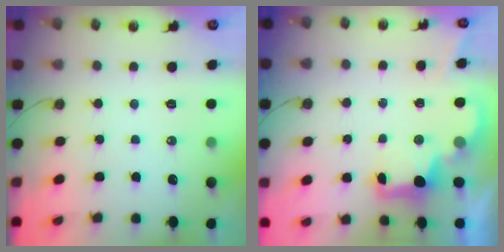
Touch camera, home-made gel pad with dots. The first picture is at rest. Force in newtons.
{"total": 3.0, "press": 2.9, "slide": 0.6}